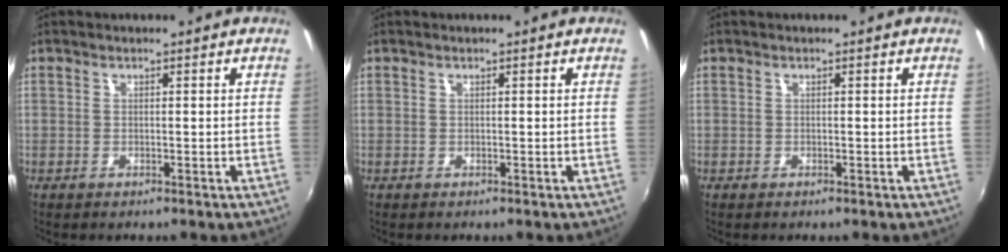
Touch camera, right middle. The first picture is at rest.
{"total": 0.0}
{"total": 0.0}